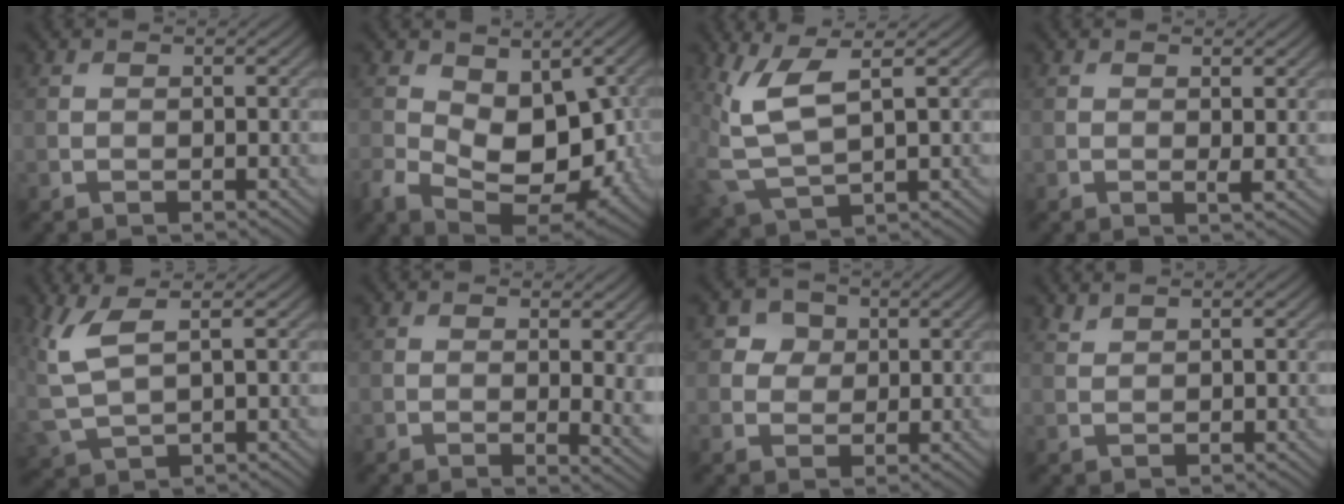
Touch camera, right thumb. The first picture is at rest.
{"total": 10.3, "force": [-0.4, 6.8, 7.7], "torque": [-0.149, -0.032, -0.005]}
{"total": 7.2, "force": [2.0, 2.8, 6.4], "torque": [-0.165, 0.002, 0.044]}
{"total": 0.8, "force": [0.3, 0.0, 0.7], "torque": [-0.013, -0.004, 0.002]}
{"total": 5.9, "force": [2.2, 2.4, 4.9], "torque": [-0.137, 0.001, 0.047]}
{"total": 3.5, "force": [0.6, 1.2, 3.3], "torque": [-0.048, -0.009, 0.008]}
{"total": 3.4, "force": [1.2, 3.0, 1.1], "torque": [-0.031, -0.008, 0.023]}
{"total": 1.0, "force": [1.0, 0.0, 0.2], "torque": [-0.007, 0.003, 0.023]}